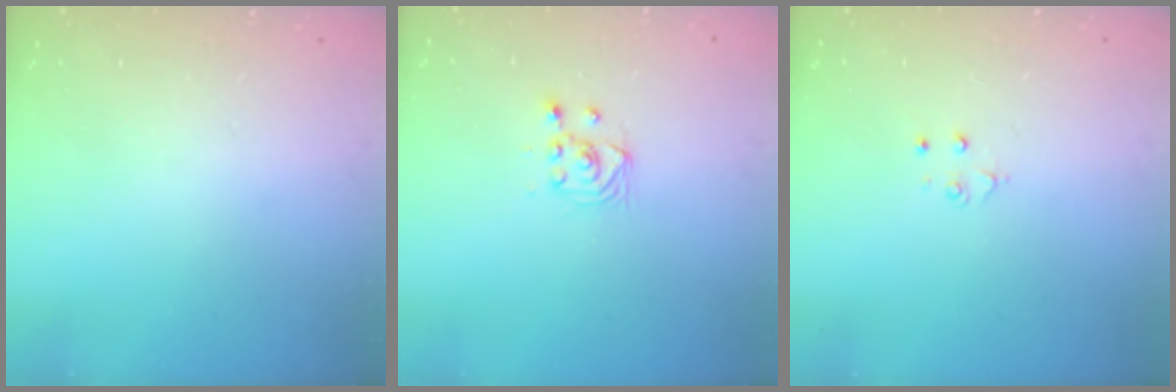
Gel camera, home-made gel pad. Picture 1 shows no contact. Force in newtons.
{"total": 3.2, "press": 2.9, "slide": 1.4}
{"total": 2.8, "press": 2.8, "slide": 0.3}